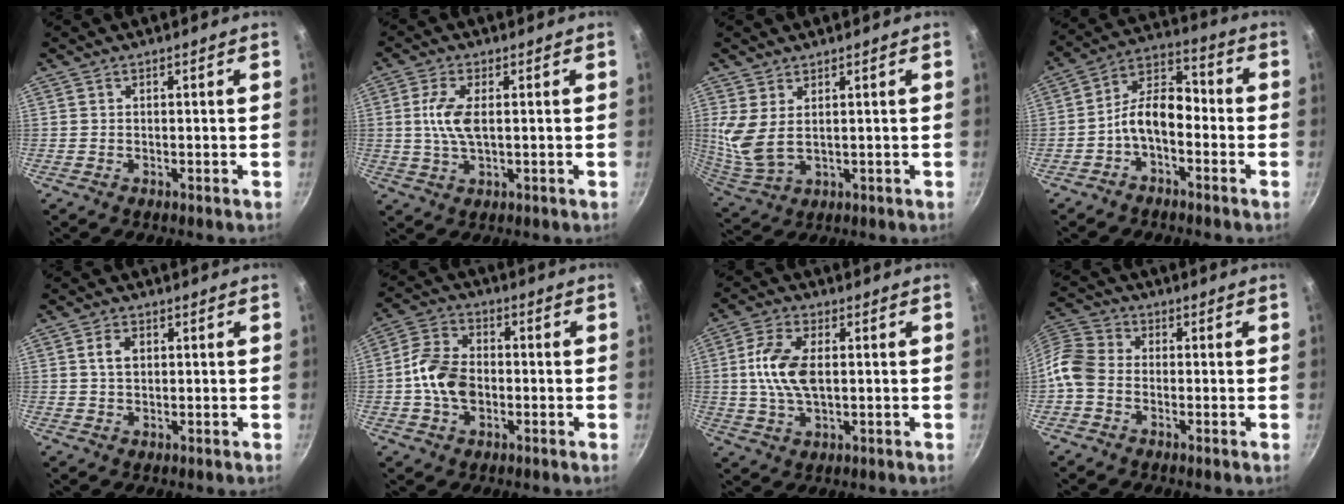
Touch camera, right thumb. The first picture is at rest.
{"total": 6.4, "force": [0.7, 2.7, 5.8], "torque": [-0.129, 0.002, 0.015]}
{"total": 7.4, "force": [2.6, 3.6, 5.9], "torque": [-0.124, -0.027, 0.063]}
{"total": 9.3, "force": [-3.1, 5.4, 6.9], "torque": [-0.104, 0.052, -0.071]}
{"total": 3.3, "force": [0.8, 2.2, 2.3], "torque": [-0.036, 0.002, 0.016]}
{"total": 9.7, "force": [-1.3, 6.7, 6.9], "torque": [-0.121, 0.025, -0.032]}
{"total": 9.8, "force": [0.8, 5.2, 8.2], "torque": [-0.164, 0.008, 0.014]}
{"total": 8.0, "force": [-2.3, 6.1, 4.6], "torque": [-0.089, 0.029, -0.069]}